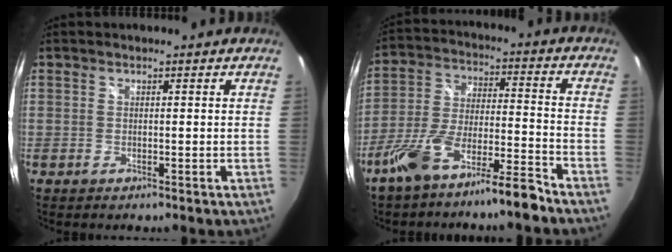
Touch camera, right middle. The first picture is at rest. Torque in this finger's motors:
{"motor_torque": [1.12, -1.01, 0.63, 0.21]}